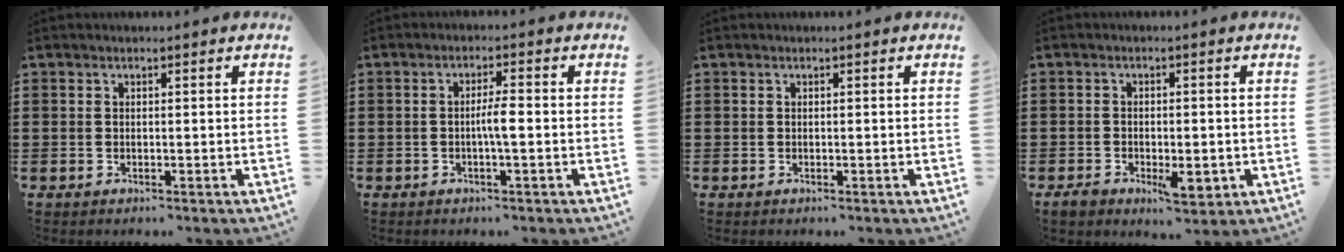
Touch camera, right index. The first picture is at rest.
{"total": 3.1, "force": [-0.5, 0.4, 3.1], "torque": [-0.062, -0.003, -0.013]}
{"total": 0.0}
{"total": 4.7, "force": [-1.9, 2.4, 3.5], "torque": [-0.070, 0.002, -0.035]}